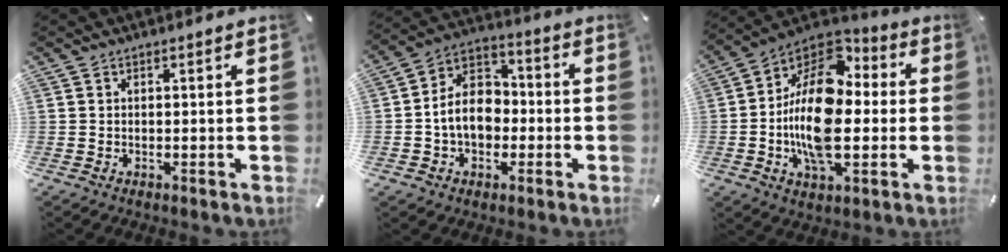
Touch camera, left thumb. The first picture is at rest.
{"total": 10.8, "force": [-2.2, 8.8, 5.9], "torque": [-0.129, 0.022, -0.040]}
{"total": 19.7, "force": [-1.1, 11.8, 15.7], "torque": [-0.317, -0.003, -0.028]}